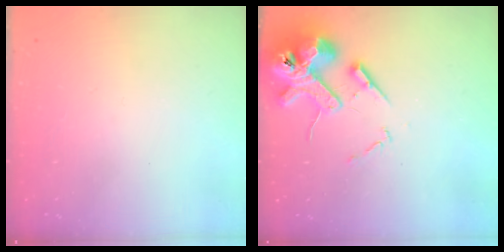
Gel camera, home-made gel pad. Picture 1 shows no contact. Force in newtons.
{"total": 15.0, "press": 14.8, "slide": 2.3}